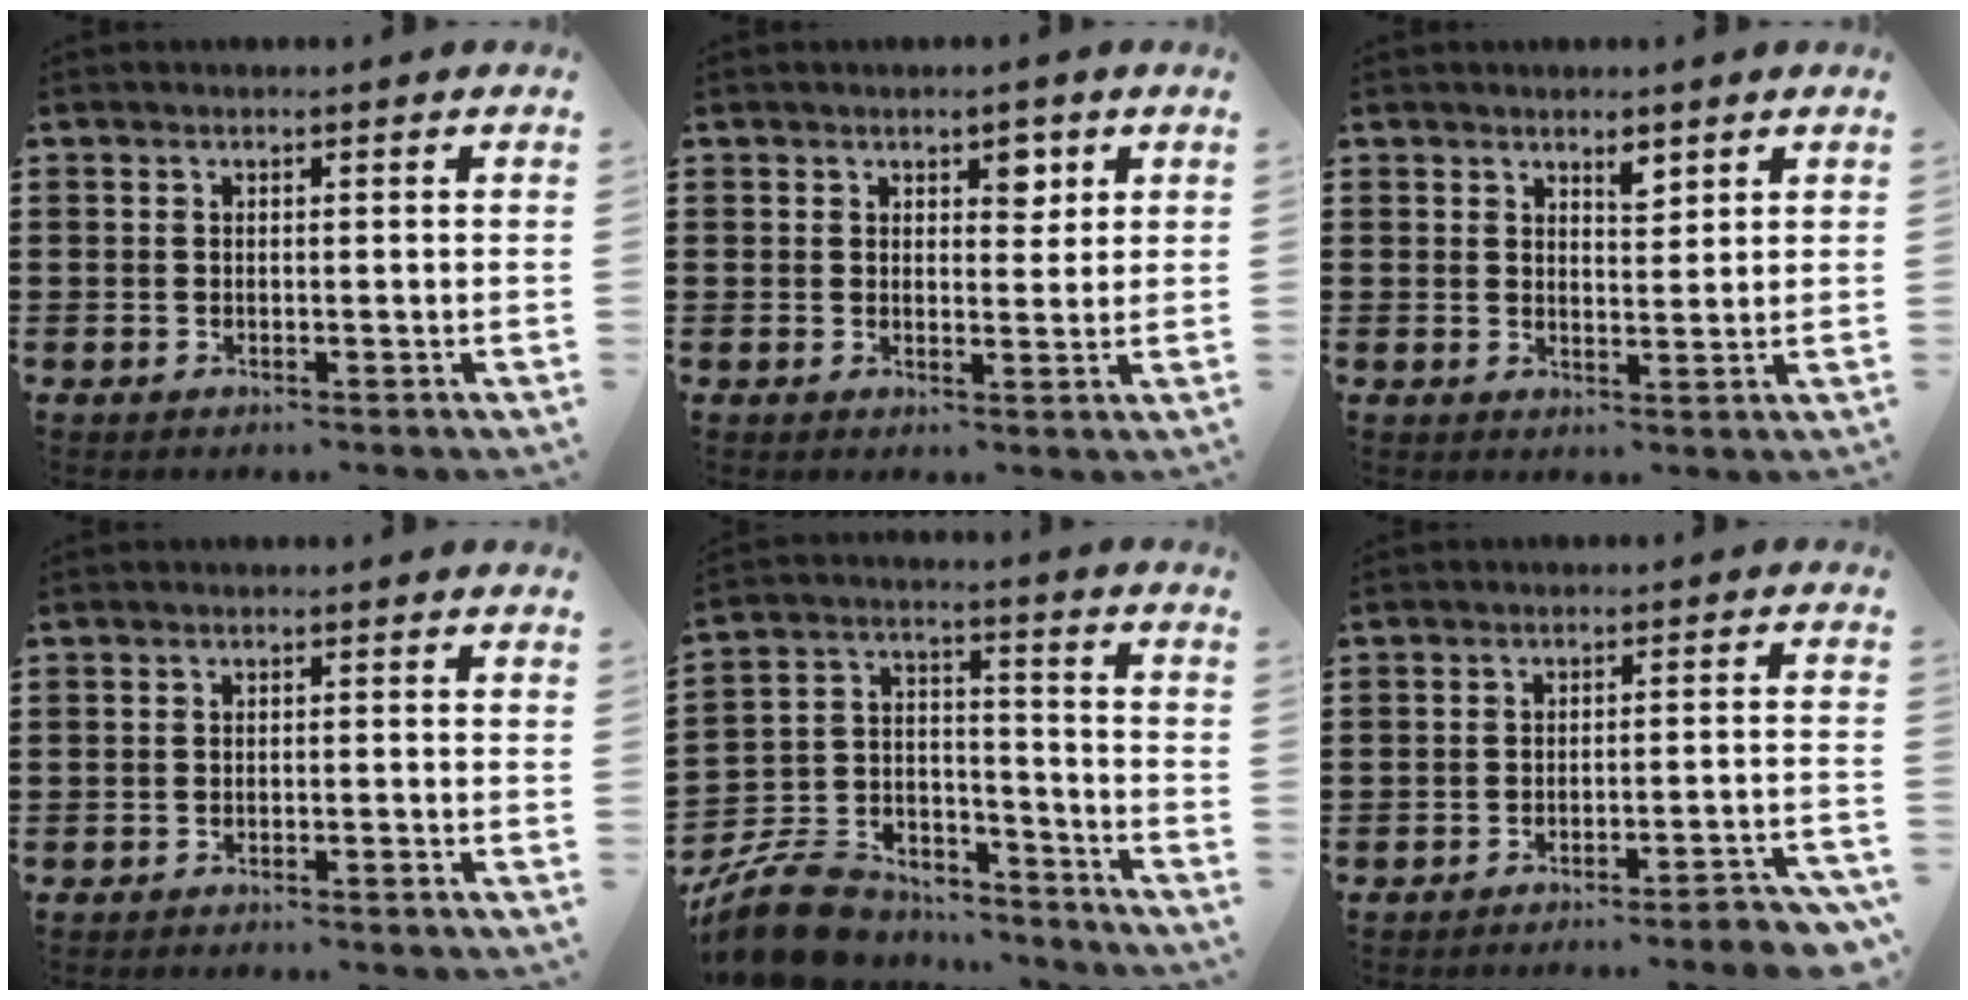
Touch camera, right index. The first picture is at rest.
{"total": 2.9, "force": [2.0, 1.5, 1.4], "torque": [-0.017, -0.001, 0.033]}
{"total": 2.8, "force": [2.3, 1.0, 1.3], "torque": [-0.013, -0.004, 0.039]}
{"total": 1.1, "force": [-1.1, 0.0, 0.0], "torque": [-0.004, 0.004, -0.023]}
{"total": 9.1, "force": [-7.8, 4.1, 2.2], "torque": [-0.067, 0.020, -0.153]}
{"total": 3.8, "force": [-3.6, -0.4, 1.4], "torque": [-0.025, -0.011, -0.072]}